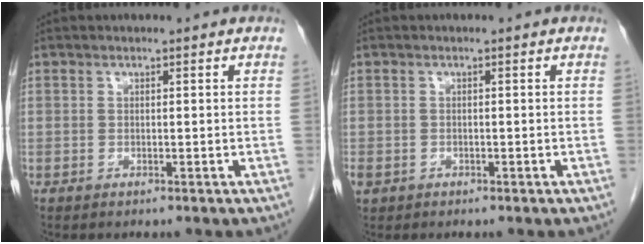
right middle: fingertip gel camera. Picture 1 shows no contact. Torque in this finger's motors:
{"motor_torque": [1.15, -0.99, 1.05, 0.21]}